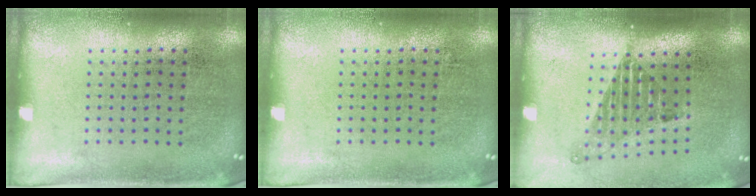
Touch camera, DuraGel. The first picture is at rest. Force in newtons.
{"total": 0.0}
{"total": 1.6, "press": 1.1, "slide": 1.2}